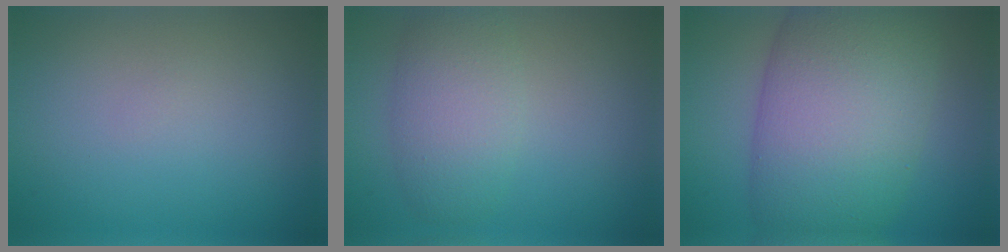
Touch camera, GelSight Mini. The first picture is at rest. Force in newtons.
{"total": 4.5, "press": 4.5, "slide": 0.2}
{"total": 13.0, "press": 13.0, "slide": 0.1}